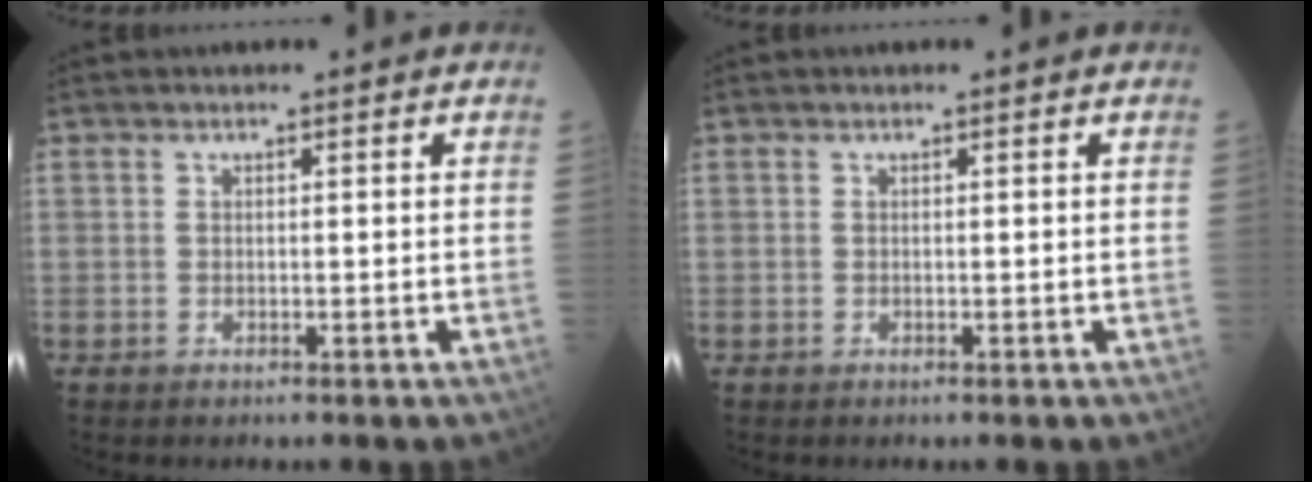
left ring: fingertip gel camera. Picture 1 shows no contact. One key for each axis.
{"total": 0.0}